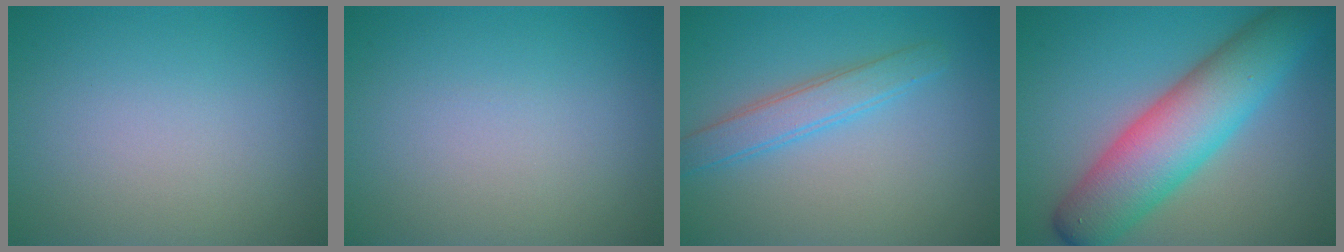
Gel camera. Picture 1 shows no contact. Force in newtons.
{"total": 0.0}
{"total": 2.9, "press": 2.9, "slide": 0.1}
{"total": 9.3, "press": 9.3, "slide": 0.2}